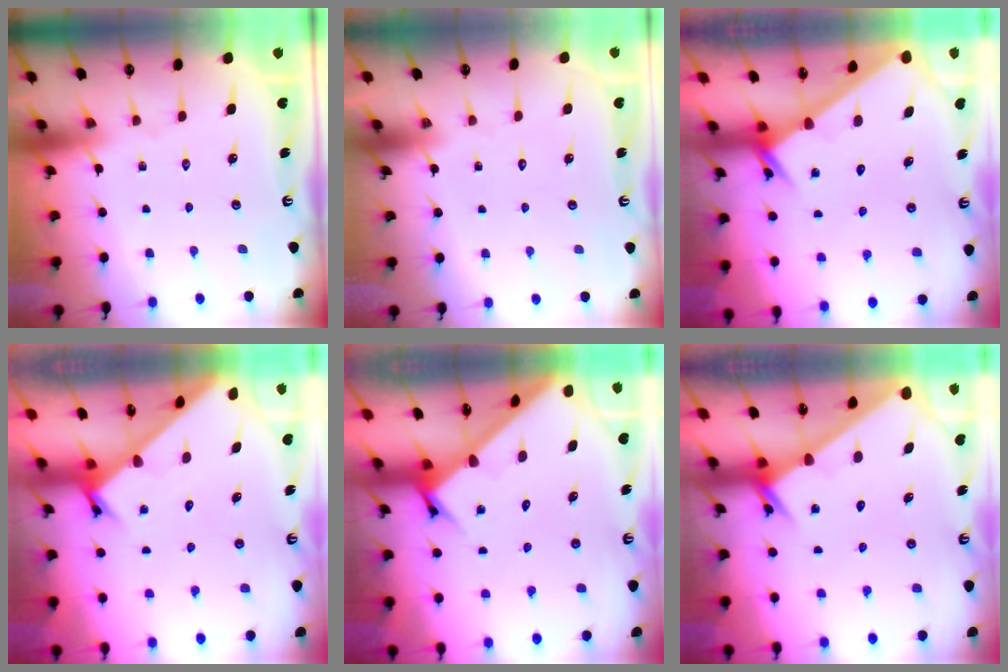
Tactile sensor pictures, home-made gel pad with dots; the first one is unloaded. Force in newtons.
{"total": 1.7, "press": 1.7, "slide": 0.1}
{"total": 2.4, "press": 2.4, "slide": 0.1}
{"total": 2.3, "press": 2.3, "slide": 0.1}
{"total": 3.2, "press": 3.2, "slide": 0.2}
{"total": 2.3, "press": 2.3, "slide": 0.1}